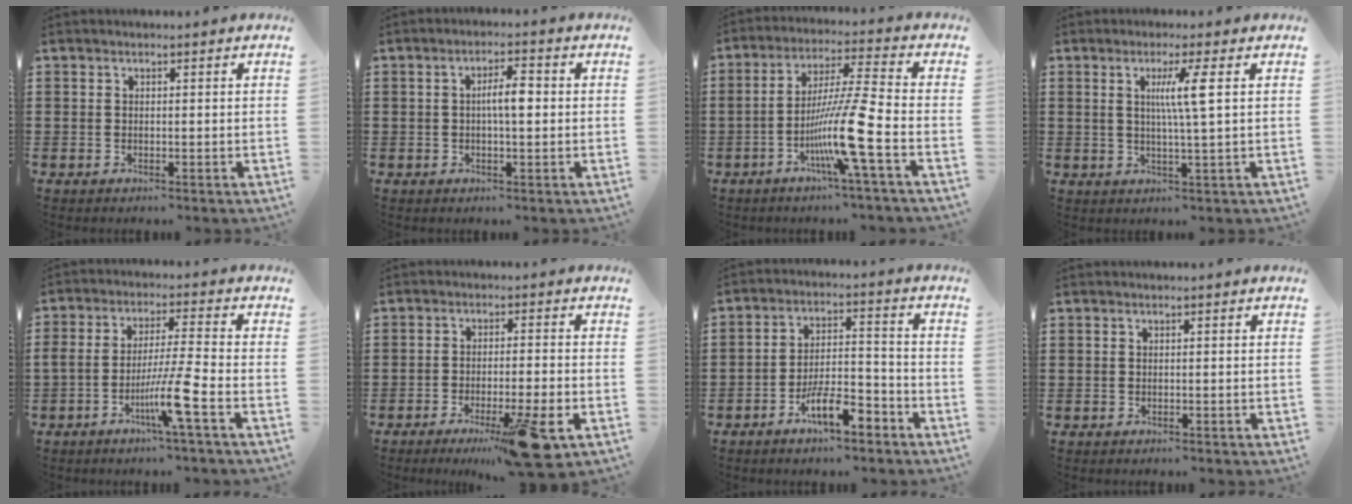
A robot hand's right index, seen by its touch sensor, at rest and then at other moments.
{"total": 4.2, "force": [0.1, 1.0, 4.1], "torque": [-0.075, 0.002, -0.001]}
{"total": 11.5, "force": [-4.6, -0.5, 10.5], "torque": [-0.211, -0.015, -0.094]}
{"total": 5.2, "force": [1.2, -0.6, 5.1], "torque": [-0.099, -0.004, 0.013]}
{"total": 8.7, "force": [-4.4, -0.4, 7.5], "torque": [-0.143, -0.011, -0.085]}
{"total": 9.9, "force": [-5.8, 0.3, 8.1], "torque": [-0.135, -0.012, -0.101]}
{"total": 8.2, "force": [-5.4, 2.3, 5.7], "torque": [-0.101, 0.010, -0.095]}
{"total": 0.6, "force": [-0.5, 0.1, 0.2], "torque": [-0.005, -0.003, -0.010]}